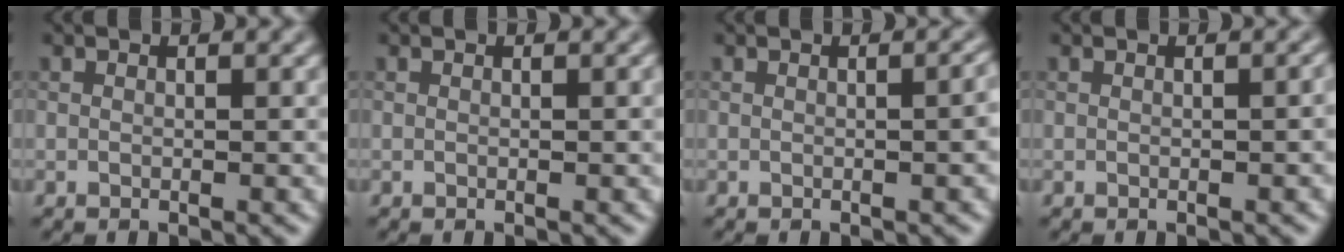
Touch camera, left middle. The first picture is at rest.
{"total": 0.0}
{"total": 2.1, "force": [0.0, 0.8, 1.9], "torque": [-0.015, 0.006, -0.001]}
{"total": 0.8, "force": [-0.1, 0.2, 0.7], "torque": [-0.006, 0.003, 0.000]}